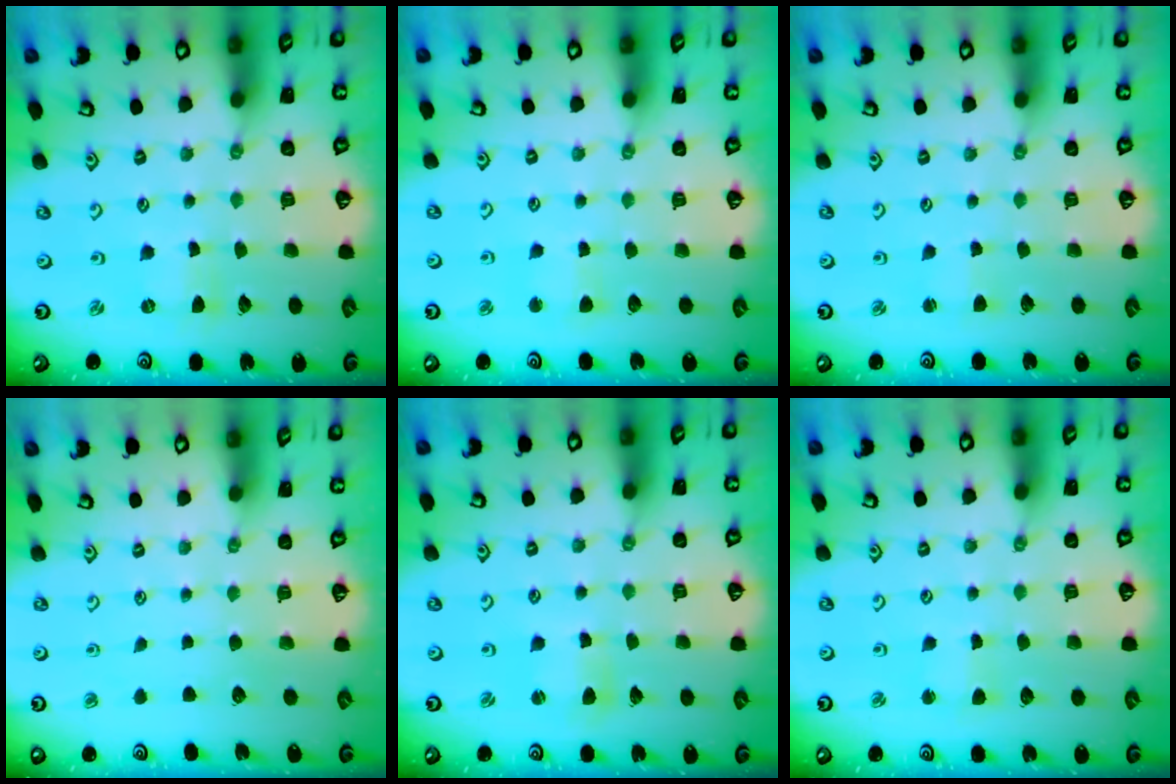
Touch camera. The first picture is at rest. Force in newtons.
{"total": 3.1, "press": 3.1, "slide": 0.3}
{"total": 2.1, "press": 2.1, "slide": 0.2}
{"total": 0.0}
{"total": 2.7, "press": 2.6, "slide": 0.3}
{"total": 2.2, "press": 2.2, "slide": 0.3}